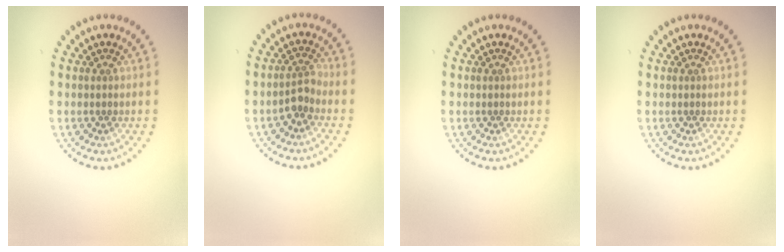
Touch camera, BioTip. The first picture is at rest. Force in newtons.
{"total": 1.9, "press": 1.4, "slide": 1.3}
{"total": 0.0}
{"total": 0.0}